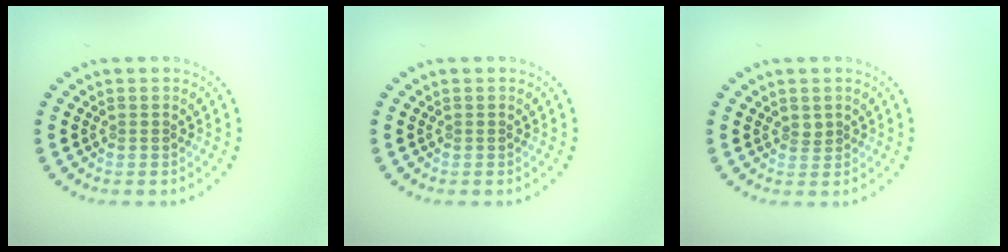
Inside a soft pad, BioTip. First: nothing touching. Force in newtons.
{"total": 0.0}
{"total": 0.9, "press": 0.6, "slide": 0.7}